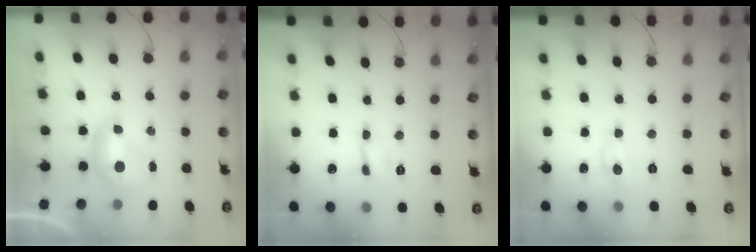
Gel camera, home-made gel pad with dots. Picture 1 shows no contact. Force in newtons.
{"total": 0.8, "press": 0.8, "slide": 0.1}
{"total": 2.4, "press": 2.4, "slide": 0.3}